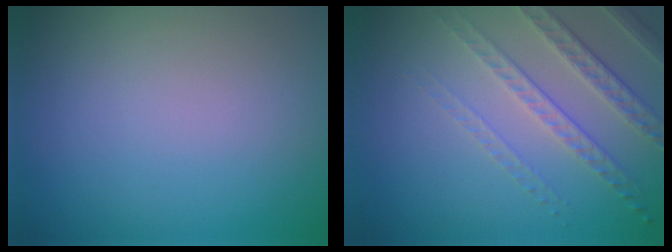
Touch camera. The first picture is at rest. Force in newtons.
{"total": 4.7, "press": 3.1, "slide": 3.4}